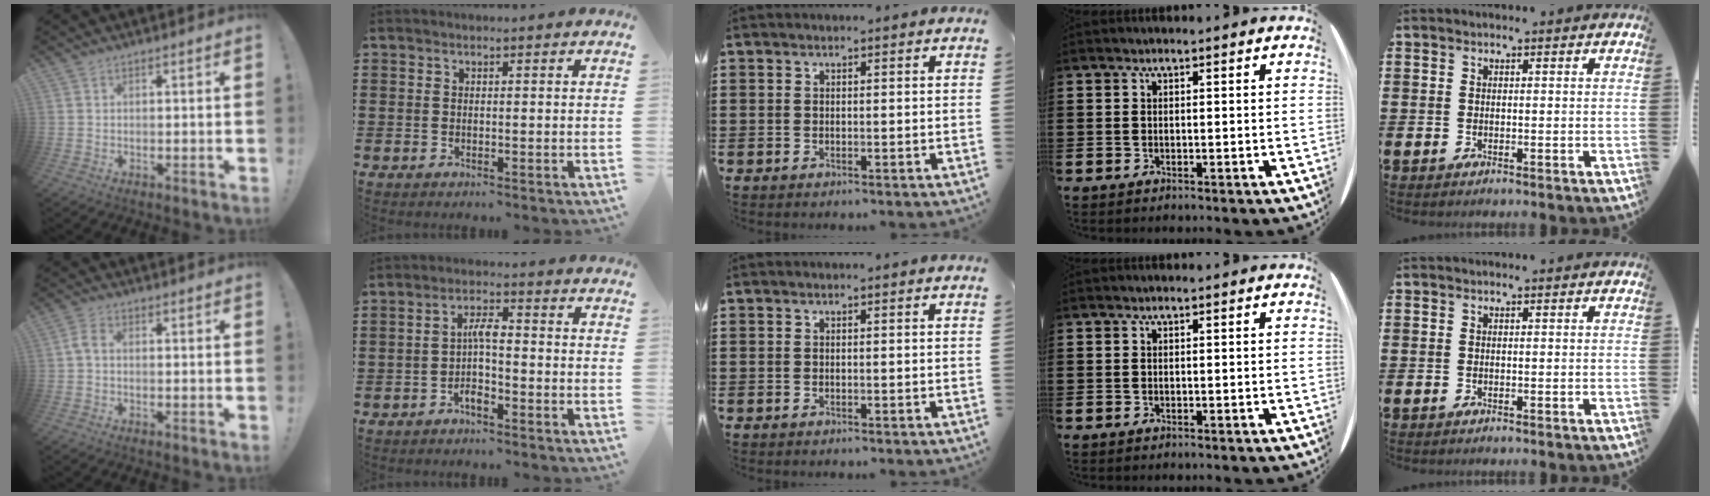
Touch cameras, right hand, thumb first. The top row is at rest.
{"thumb": {"total": 3.0, "force": [-0.2, 1.7, 2.5], "torque": [-0.053, 0.006, -0.002]}, "index": {"total": 4.1, "force": [-1.2, 1.2, 3.7], "torque": [-0.076, 0.006, -0.025]}}